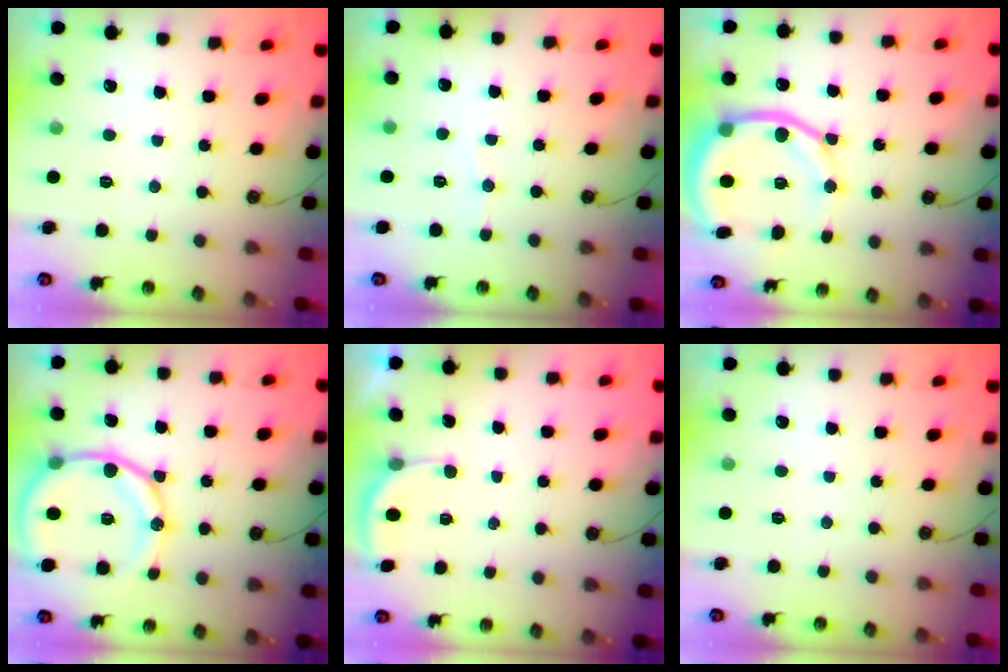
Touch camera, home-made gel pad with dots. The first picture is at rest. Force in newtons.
{"total": 3.4, "press": 3.2, "slide": 1.3}
{"total": 13.5, "press": 13.4, "slide": 1.7}
{"total": 17.4, "press": 17.0, "slide": 3.7}
{"total": 2.7, "press": 2.7, "slide": 0.5}
{"total": 0.0}